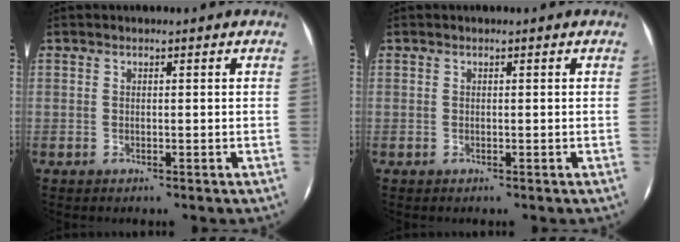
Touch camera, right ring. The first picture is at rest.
{"total": 0.0}